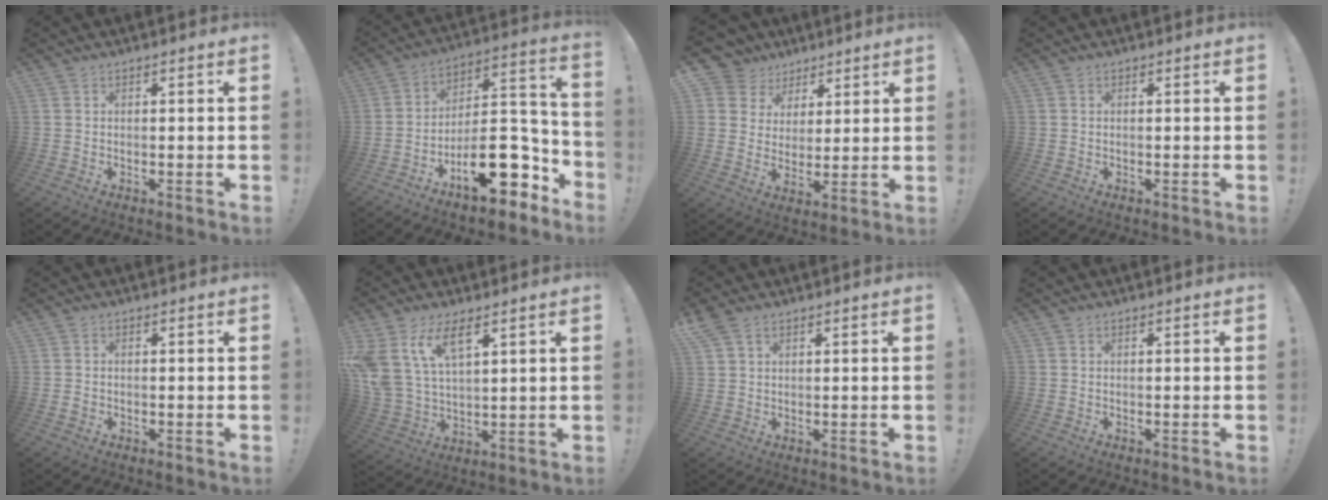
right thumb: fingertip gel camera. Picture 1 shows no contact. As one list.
[{"total": 20.0, "force": [-10.1, 9.9, 14.2], "torque": [-0.183, 0.067, -0.151]}, {"total": 8.8, "force": [5.0, 7.1, 1.5], "torque": [-0.035, -0.035, 0.106]}, {"total": 0.0}, {"total": 1.1, "force": [-0.4, 0.8, 0.5], "torque": [-0.015, 0.006, -0.006]}, {"total": 12.6, "force": [7.5, 6.2, 7.9], "torque": [-0.181, -0.036, 0.141]}, {"total": 3.8, "force": [2.5, 2.3, 1.8], "torque": [-0.031, -0.007, 0.048]}, {"total": 0.0}]